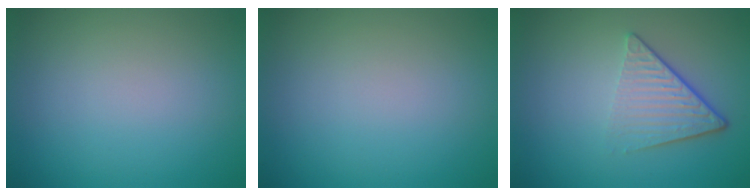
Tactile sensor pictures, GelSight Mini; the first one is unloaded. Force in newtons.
{"total": 0.0}
{"total": 4.6, "press": 2.8, "slide": 3.7}